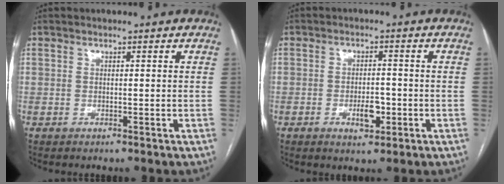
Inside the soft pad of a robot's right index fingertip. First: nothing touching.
{"total": 3.9, "force": [-1.4, 1.7, 3.3], "torque": [-0.053, 0.003, -0.015]}